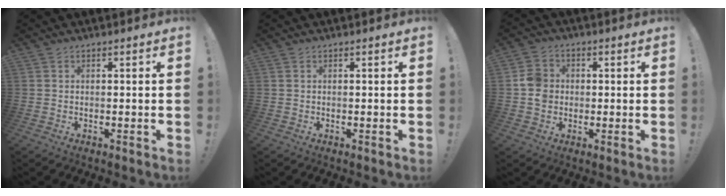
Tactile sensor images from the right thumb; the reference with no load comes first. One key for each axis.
{"total": 0.0}
{"total": 7.2, "fx": -0.1, "fy": 6.5, "fz": 2.9, "tx": -0.036, "ty": 0.016, "tz": 0.005}